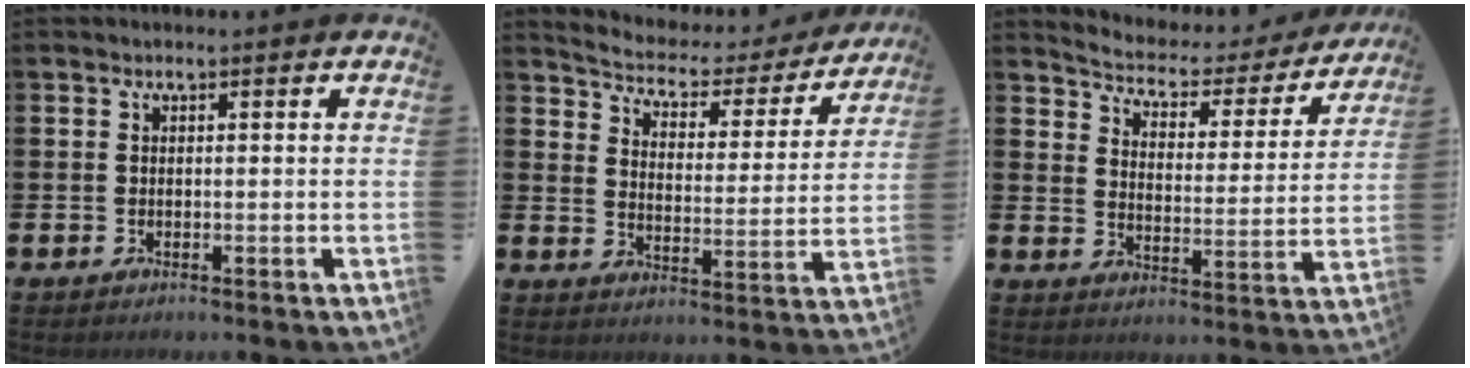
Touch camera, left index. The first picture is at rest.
{"total": 4.6, "force": [4.3, 1.4, 0.8], "torque": [-0.045, -0.038, 0.066]}
{"total": 4.5, "force": [4.2, 1.3, 0.7], "torque": [-0.044, -0.036, 0.065]}